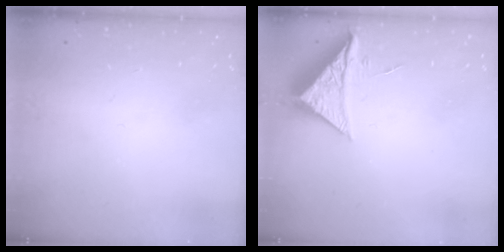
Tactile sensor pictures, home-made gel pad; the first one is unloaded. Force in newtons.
{"total": 8.6, "press": 8.6, "slide": 0.2}